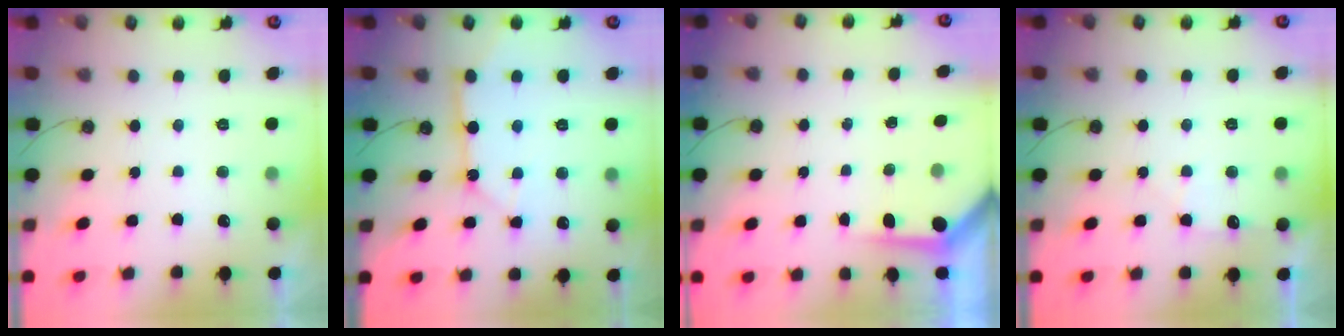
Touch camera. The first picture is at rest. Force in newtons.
{"total": 11.0, "press": 10.9, "slide": 1.0}
{"total": 3.6, "press": 3.6, "slide": 0.4}
{"total": 5.5, "press": 5.5, "slide": 0.6}